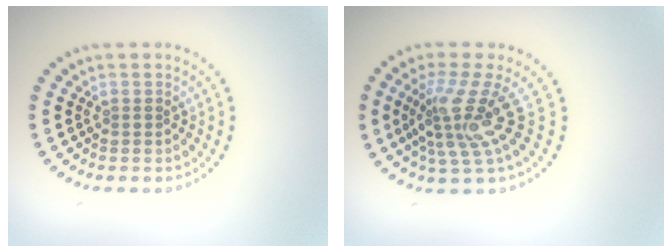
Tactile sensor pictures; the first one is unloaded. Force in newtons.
{"total": 4.4, "press": 3.1, "slide": 3.1}